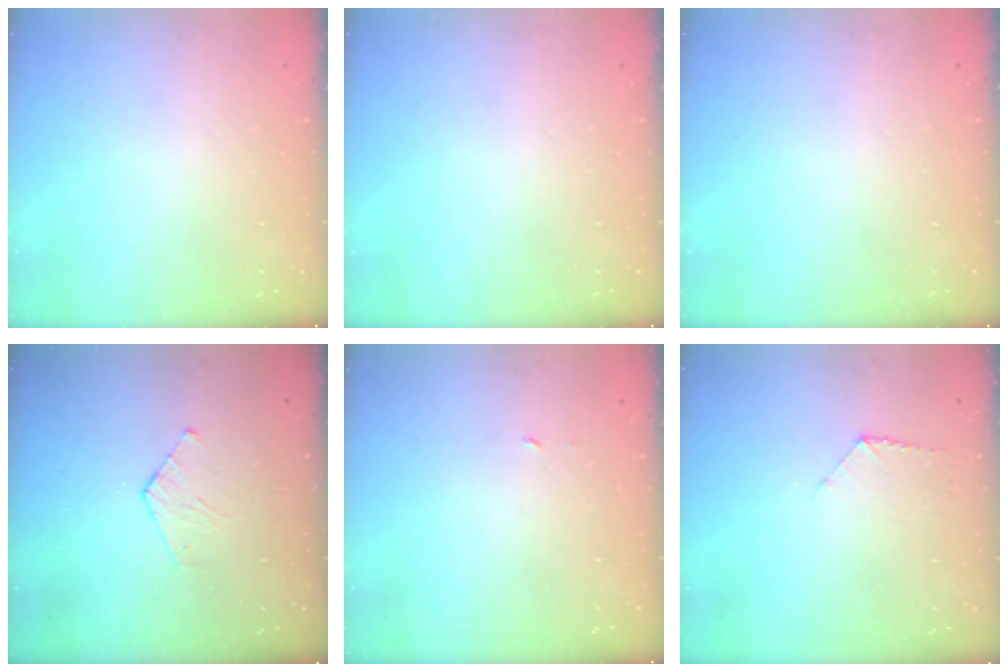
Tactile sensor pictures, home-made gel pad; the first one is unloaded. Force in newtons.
{"total": 0.0}
{"total": 0.0}
{"total": 3.3, "press": 3.2, "slide": 0.3}
{"total": 1.8, "press": 1.8, "slide": 0.1}
{"total": 7.0, "press": 7.0, "slide": 0.4}